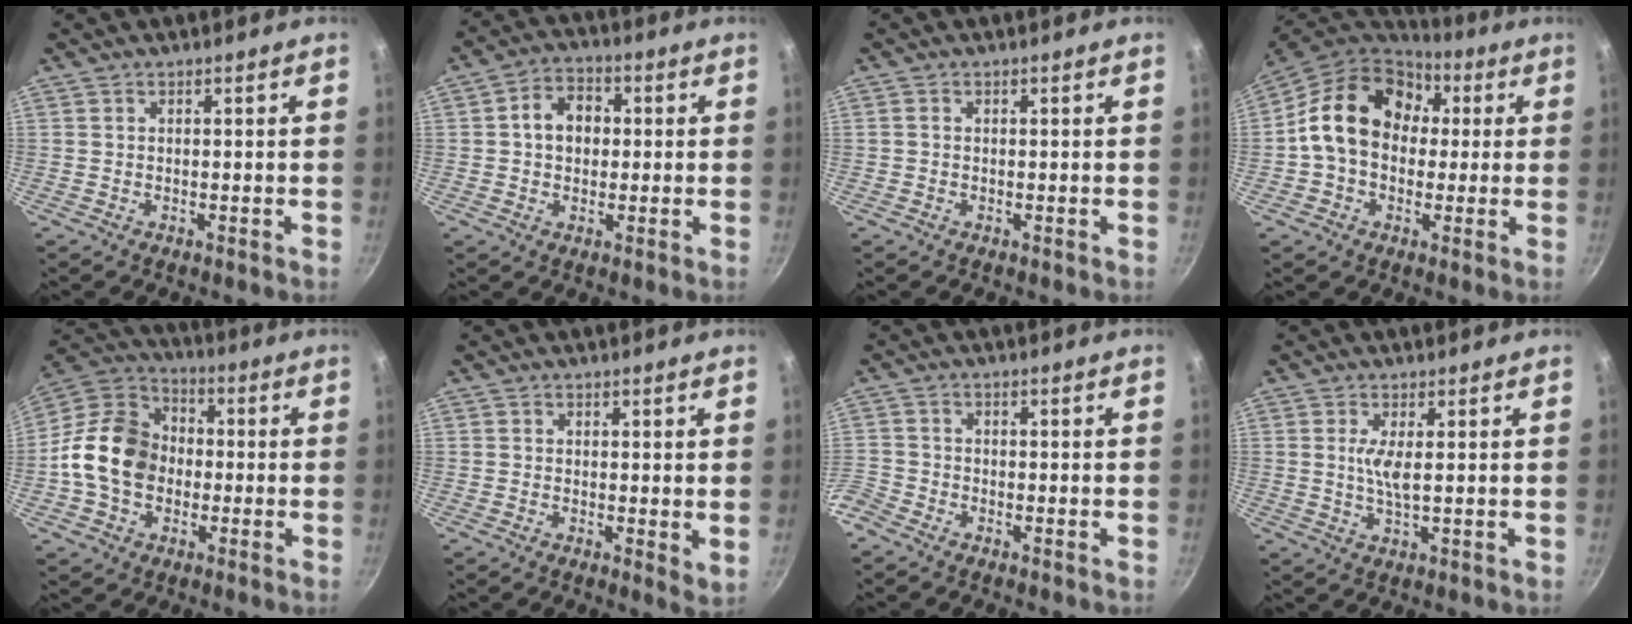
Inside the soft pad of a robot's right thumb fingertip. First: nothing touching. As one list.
[{"total": 7.4, "force": [0.7, 5.7, 4.6], "torque": [-0.050, 0.014, 0.002]}, {"total": 0.6, "force": [-0.1, 0.5, 0.2], "torque": [-0.003, 0.002, -0.003]}, {"total": 17.8, "force": [2.5, 13.7, 11.1], "torque": [-0.160, 0.034, 0.028]}, {"total": 15.7, "force": [-1.8, 12.2, 9.7], "torque": [-0.140, 0.035, -0.051]}, {"total": 2.9, "force": [0.5, 1.4, 2.5], "torque": [-0.034, -0.007, 0.006]}, {"total": 2.3, "force": [-1.6, 1.4, 0.7], "torque": [-0.027, 0.002, -0.037]}, {"total": 3.8, "force": [0.8, 0.8, 3.7], "torque": [-0.078, -0.007, 0.016]}]